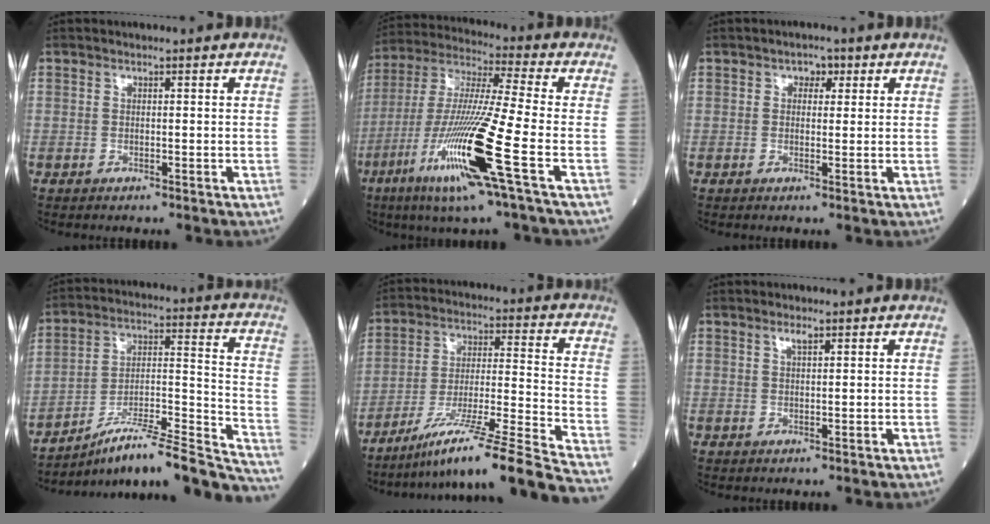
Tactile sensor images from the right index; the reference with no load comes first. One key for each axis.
{"total": 18.0, "fx": -7.0, "fy": -0.8, "fz": 16.6, "tx": -0.352, "ty": -0.031, "tz": -0.141}
{"total": 2.1, "fx": 0.9, "fy": 1.5, "fz": 1.3, "tx": -0.013, "ty": 0.007, "tz": 0.009}
{"total": 23.2, "fx": -20.6, "fy": 1.0, "fz": 10.7, "tx": -0.120, "ty": 0.017, "tz": -0.318}
{"total": 21.5, "fx": -18.0, "fy": -2.1, "fz": 11.6, "tx": -0.152, "ty": -0.005, "tz": -0.292}
{"total": 1.3, "fx": 0.9, "fy": 0.2, "fz": 0.9, "tx": -0.020, "ty": 0.001, "tz": 0.017}